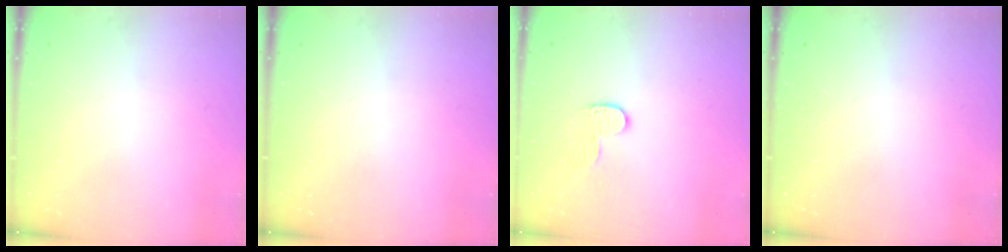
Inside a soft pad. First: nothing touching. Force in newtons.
{"total": 0.0}
{"total": 6.1, "press": 6.1, "slide": 0.2}
{"total": 0.0}